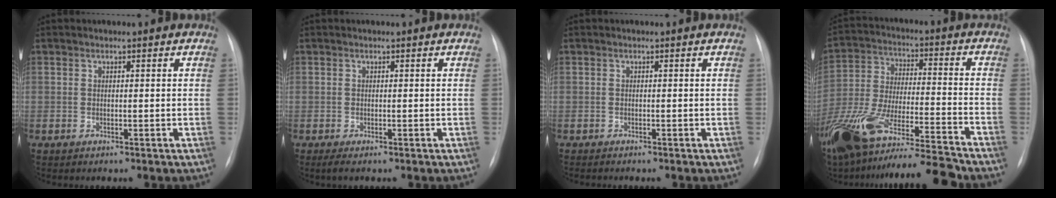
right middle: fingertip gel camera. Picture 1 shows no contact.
{"total": 1.1, "force": [-0.7, 0.1, 0.8], "torque": [-0.017, -0.004, -0.011]}
{"total": 0.7, "force": [-0.7, 0.1, 0.3], "torque": [-0.009, -0.003, -0.010]}
{"total": 23.5, "force": [-19.4, 1.7, 13.1], "torque": [-0.253, -0.031, -0.336]}